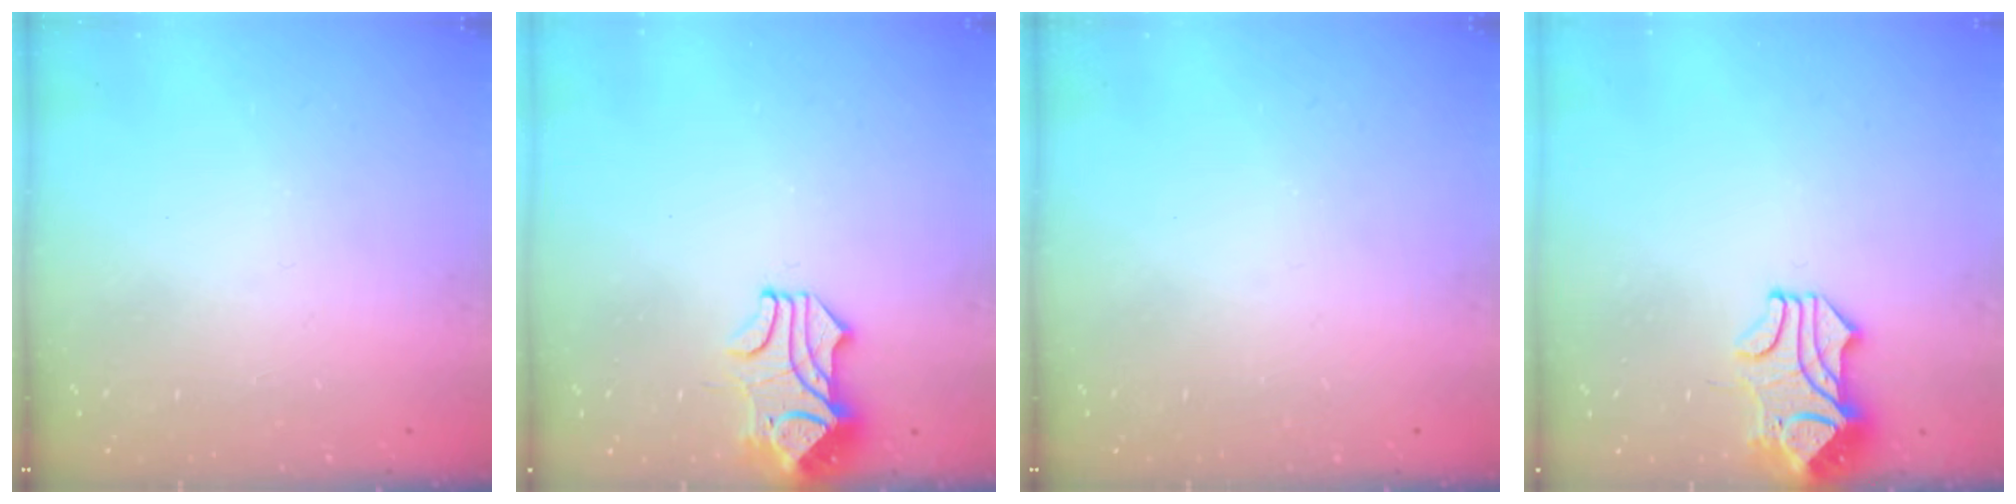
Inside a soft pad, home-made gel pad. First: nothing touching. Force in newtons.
{"total": 2.0, "press": 1.8, "slide": 0.8}
{"total": 0.0}
{"total": 2.3, "press": 2.0, "slide": 1.2}